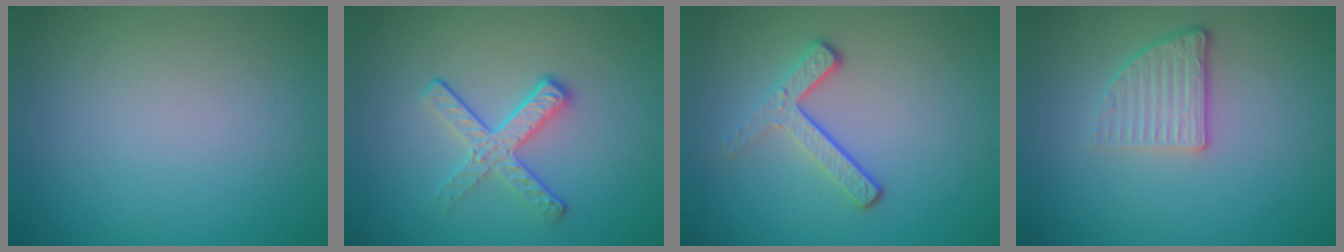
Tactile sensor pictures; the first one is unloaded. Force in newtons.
{"total": 3.1, "press": 2.4, "slide": 1.9}
{"total": 3.2, "press": 2.2, "slide": 2.3}
{"total": 3.0, "press": 2.3, "slide": 1.8}